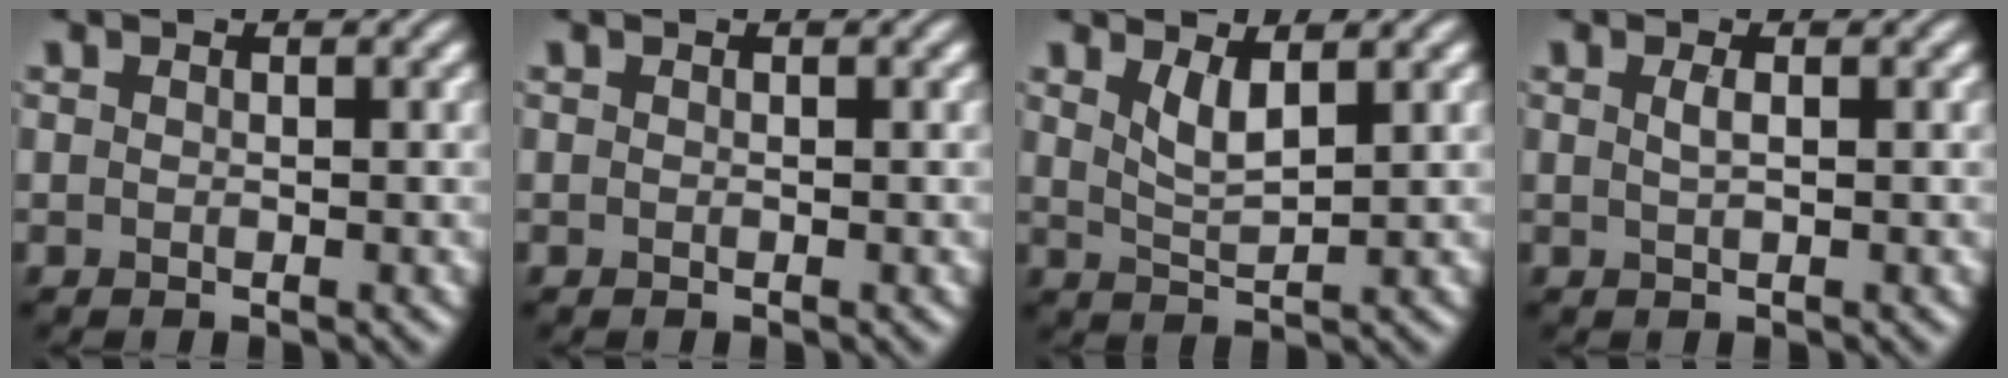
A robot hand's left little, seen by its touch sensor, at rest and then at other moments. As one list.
[{"total": 0.0}, {"total": 2.4, "force": [1.4, 0.6, 1.9], "torque": [-0.038, -0.009, 0.031]}, {"total": 1.1, "force": [0.3, 0.4, 1.0], "torque": [-0.019, 0.004, 0.005]}]